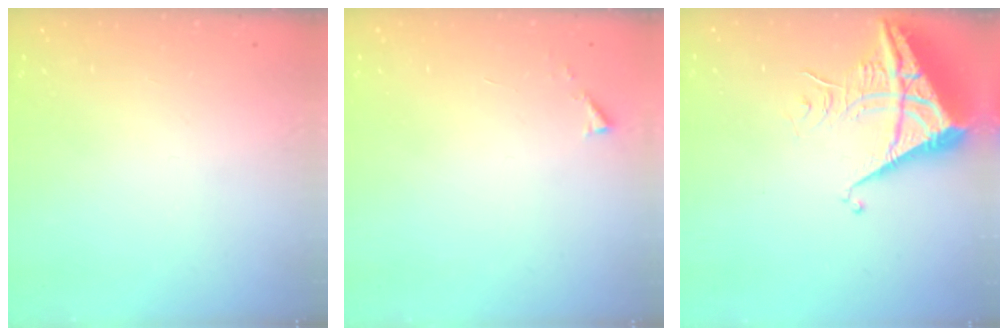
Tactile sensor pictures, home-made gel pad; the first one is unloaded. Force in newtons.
{"total": 2.9, "press": 2.9, "slide": 0.4}
{"total": 7.0, "press": 7.0, "slide": 0.8}